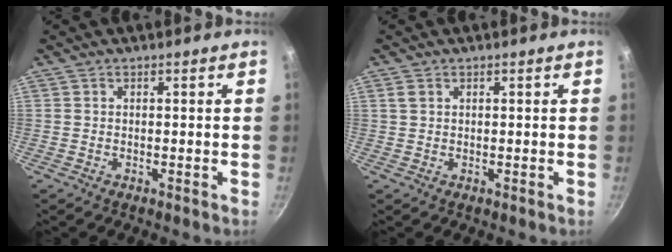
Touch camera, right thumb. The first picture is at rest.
{"total": 1.3, "force": [0.6, 0.9, 0.8], "torque": [-0.015, 0.002, 0.011]}